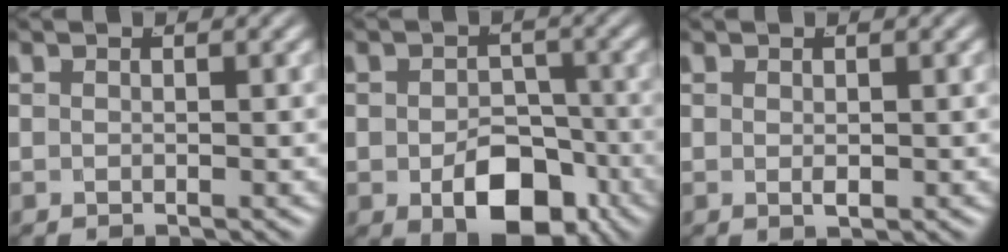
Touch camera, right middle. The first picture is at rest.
{"total": 6.3, "force": [-3.0, 3.4, 4.4], "torque": [-0.040, -0.027, -0.037]}
{"total": 0.6, "force": [0.0, 0.0, 0.6], "torque": [-0.007, -0.007, 0.006]}